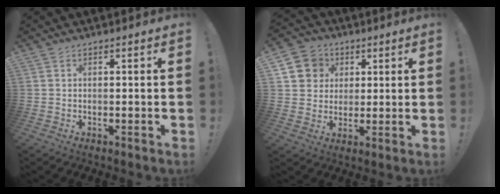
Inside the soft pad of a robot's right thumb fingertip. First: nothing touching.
{"total": 9.0, "force": [2.6, 8.3, 2.0], "torque": [-0.023, -0.012, 0.056]}